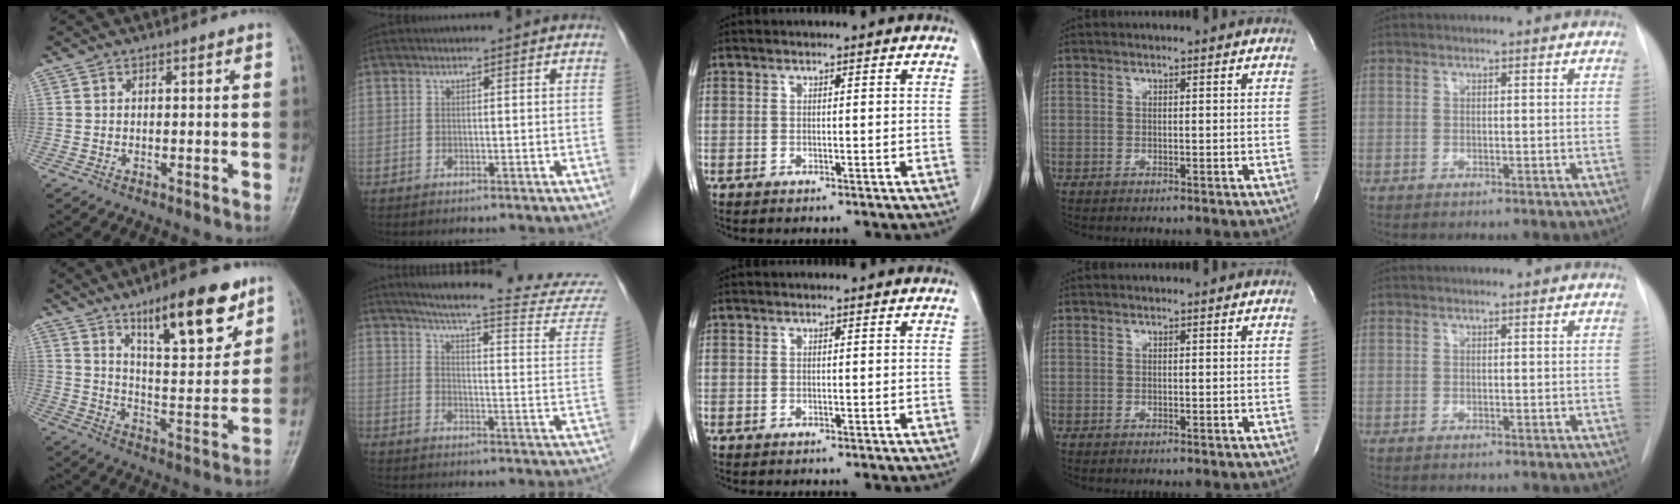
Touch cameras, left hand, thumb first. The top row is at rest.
{"thumb": {"total": 17.0, "force": [10.5, 5.3, 12.3], "torque": [-0.151, -0.059, 0.171]}, "index": {"total": 25.1, "force": [23.5, 0.1, 8.8], "torque": [-0.124, -0.100, 0.280]}}